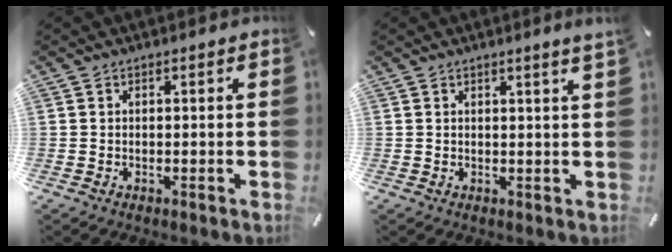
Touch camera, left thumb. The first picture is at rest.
{"total": 1.9, "force": [1.3, -0.2, 1.4], "torque": [-0.025, -0.003, 0.023]}